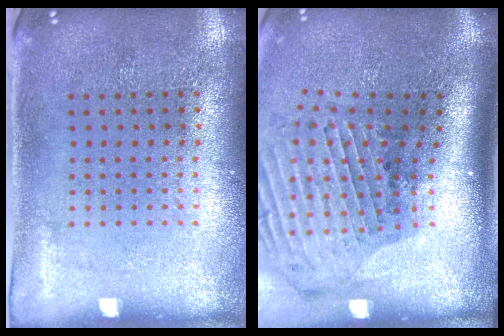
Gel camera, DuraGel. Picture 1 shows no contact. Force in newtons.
{"total": 3.0, "press": 2.2, "slide": 2.0}